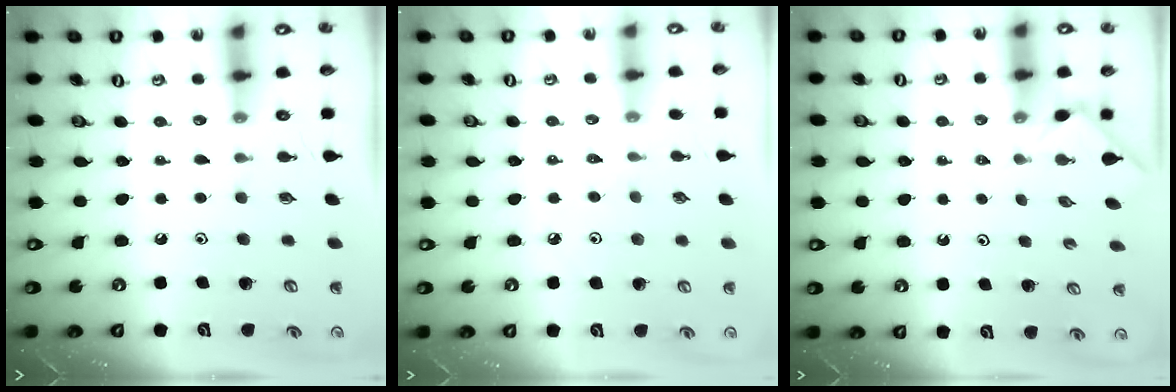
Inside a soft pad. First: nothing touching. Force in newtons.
{"total": 2.6, "press": 2.5, "slide": 0.5}
{"total": 1.3, "press": 1.2, "slide": 0.4}